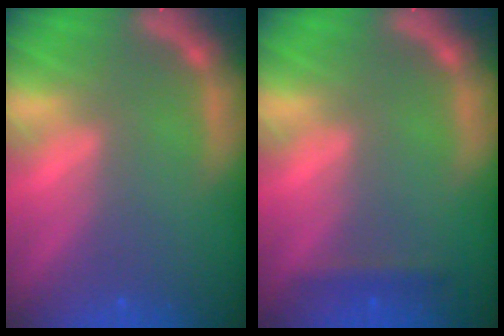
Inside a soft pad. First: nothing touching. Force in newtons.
{"total": 1.4}